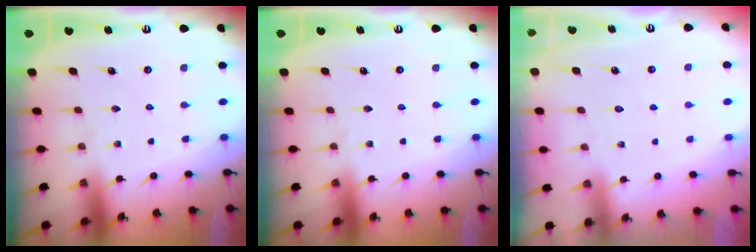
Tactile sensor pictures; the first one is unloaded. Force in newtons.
{"total": 0.0}
{"total": 2.8, "press": 2.8, "slide": 0.3}